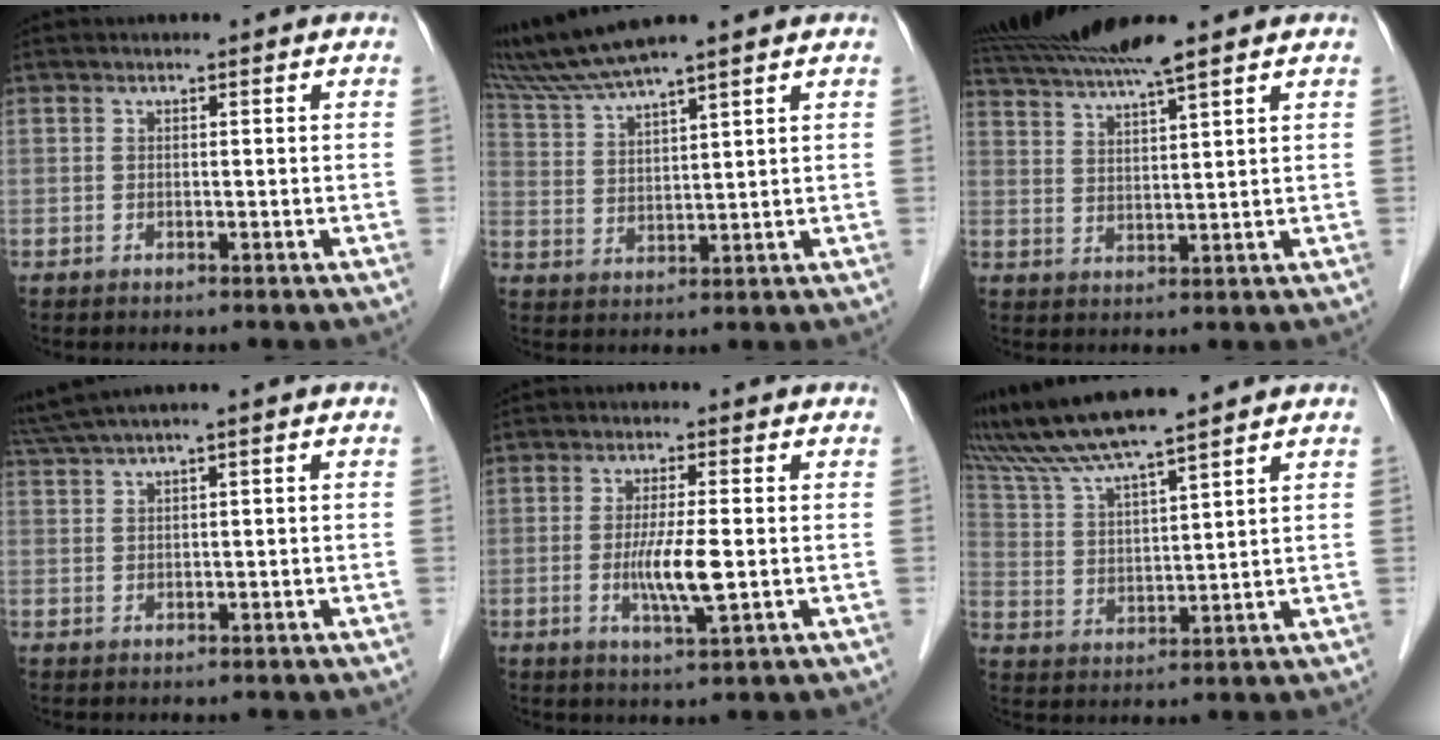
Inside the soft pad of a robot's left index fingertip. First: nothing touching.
{"total": 8.6, "force": [7.7, -1.1, 3.6], "torque": [-0.080, 0.018, 0.152]}
{"total": 10.2, "force": [8.6, -0.8, 5.4], "torque": [-0.100, 0.020, 0.145]}
{"total": 3.8, "force": [2.8, -0.8, 2.4], "torque": [-0.061, 0.020, 0.064]}
{"total": 5.7, "force": [-0.7, 0.1, 5.7], "torque": [-0.111, -0.017, -0.014]}
{"total": 11.4, "force": [10.1, -0.6, 5.4], "torque": [-0.112, 0.023, 0.192]}